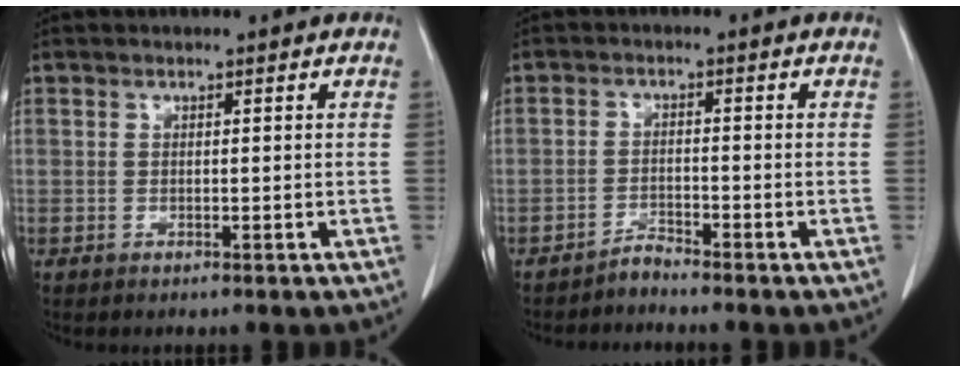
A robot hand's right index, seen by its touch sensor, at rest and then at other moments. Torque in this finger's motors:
{"motor_torque": [-0.46, -0.26, -0.39, -0.12]}